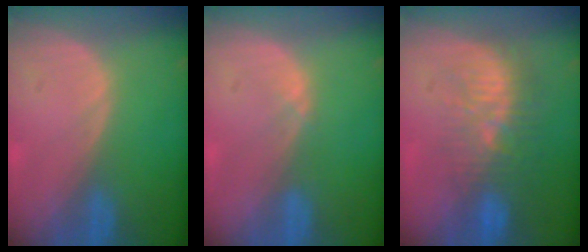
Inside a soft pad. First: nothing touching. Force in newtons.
{"total": 0.7, "press": 0.6, "slide": 0.4}
{"total": 9.4, "press": 8.8, "slide": 3.4}